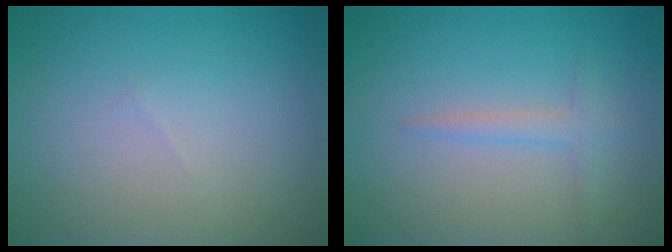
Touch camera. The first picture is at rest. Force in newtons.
{"total": 1.5, "press": 1.5, "slide": 0.1}